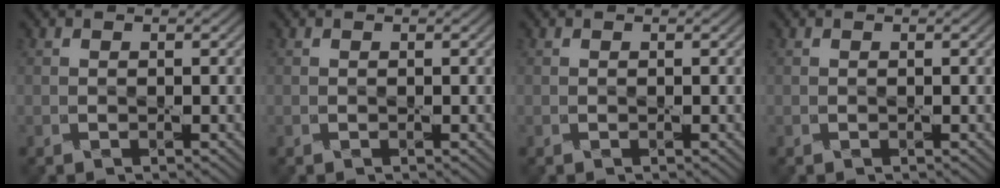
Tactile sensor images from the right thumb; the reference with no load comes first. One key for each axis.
{"total": 0.0}
{"total": 0.0}
{"total": 0.0}